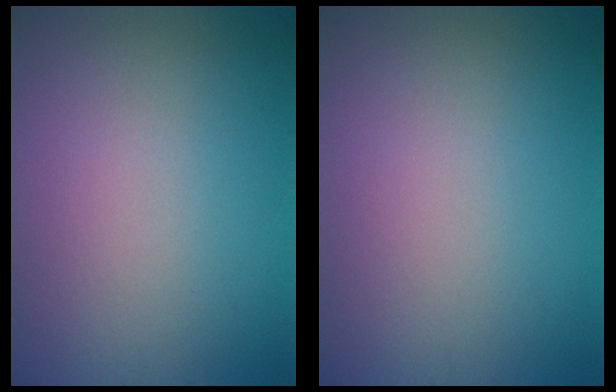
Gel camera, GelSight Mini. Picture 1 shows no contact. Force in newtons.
{"total": 0.0}